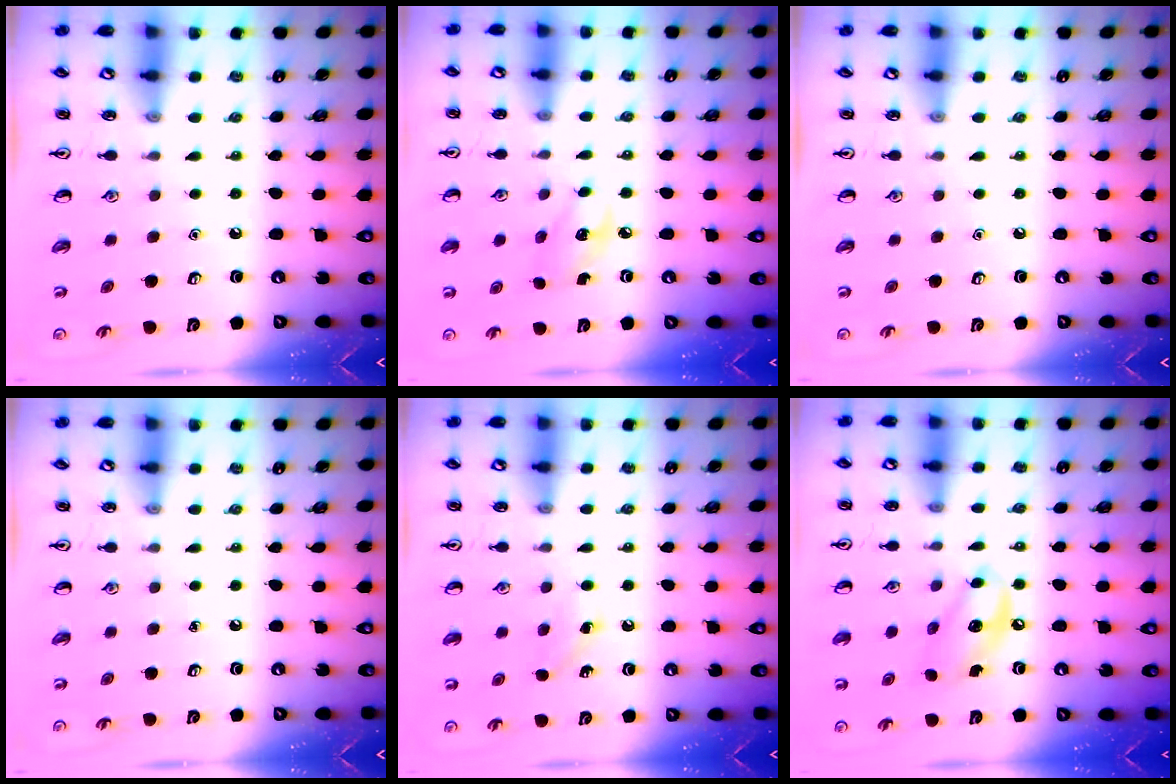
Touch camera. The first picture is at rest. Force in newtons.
{"total": 3.9, "press": 3.8, "slide": 0.9}
{"total": 0.0}
{"total": 0.0}
{"total": 2.8, "press": 2.6, "slide": 1.0}
{"total": 9.0, "press": 8.8, "slide": 1.9}